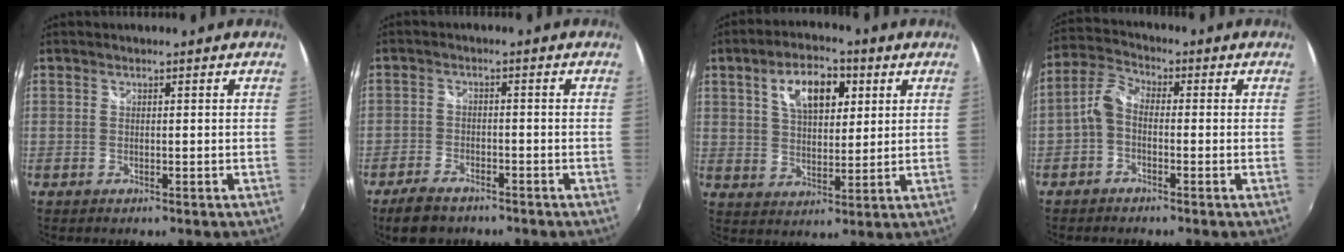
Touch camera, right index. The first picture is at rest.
{"total": 6.7, "force": [-5.2, 3.1, 2.8], "torque": [-0.083, -0.002, -0.090]}
{"total": 10.7, "force": [4.4, 5.6, 8.0], "torque": [-0.137, 0.025, 0.076]}
{"total": 4.8, "force": [-1.6, 3.0, 3.4], "torque": [-0.080, 0.017, -0.035]}